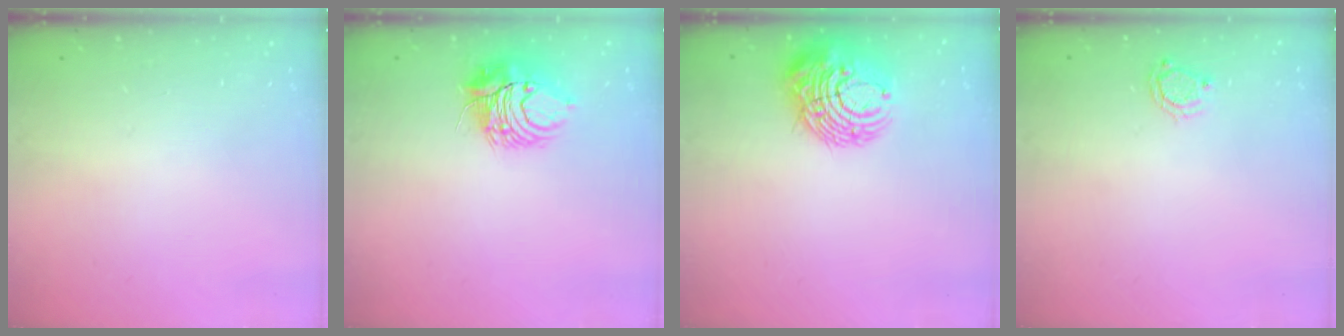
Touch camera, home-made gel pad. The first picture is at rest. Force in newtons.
{"total": 9.2, "press": 9.2, "slide": 0.4}
{"total": 13.3, "press": 13.2, "slide": 1.4}
{"total": 3.9, "press": 3.9, "slide": 0.4}